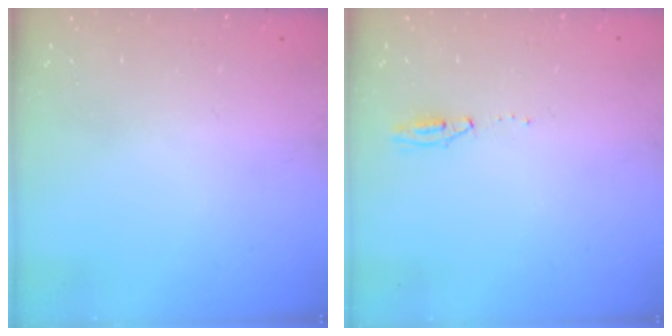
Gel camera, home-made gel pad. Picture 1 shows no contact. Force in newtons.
{"total": 15.0, "press": 4.8, "slide": 14.3}